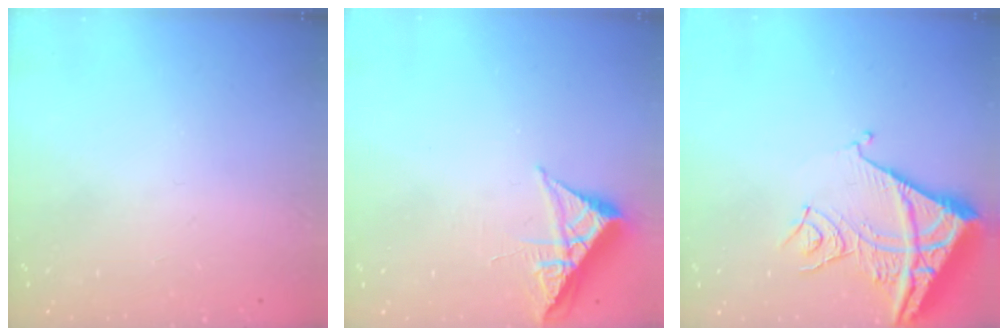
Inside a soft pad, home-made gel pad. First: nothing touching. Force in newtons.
{"total": 6.5, "press": 6.5, "slide": 0.7}
{"total": 12.2, "press": 12.1, "slide": 1.5}